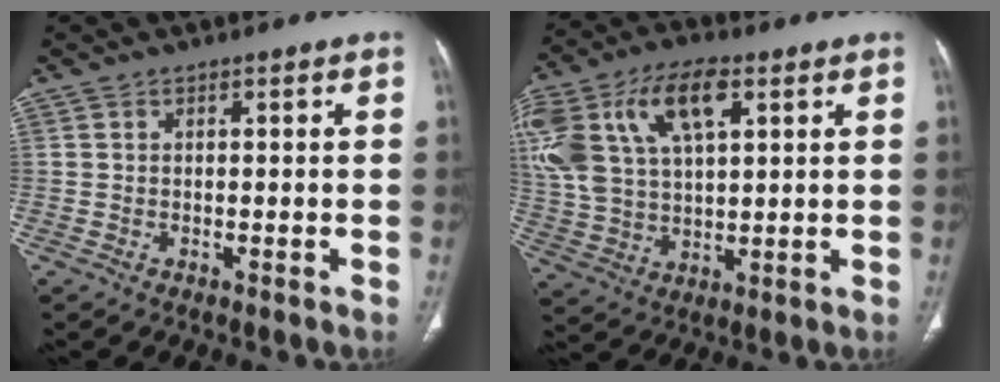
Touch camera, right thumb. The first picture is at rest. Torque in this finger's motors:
{"motor_torque": [1.37, 3.64, 1.80, 0.97, 0.24]}